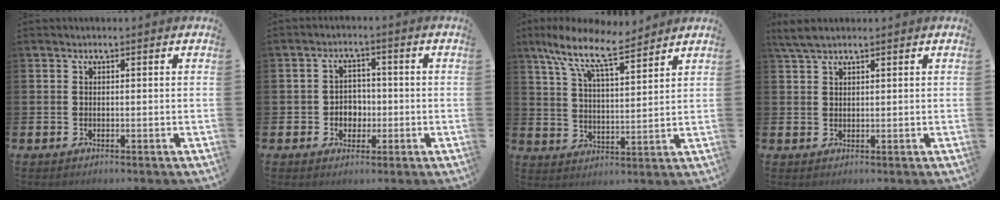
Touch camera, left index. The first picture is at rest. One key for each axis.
{"total": 3.1, "fx": -0.6, "fy": 2.8, "fz": 1.1, "tx": -0.019, "ty": 0.000, "tz": -0.020}
{"total": 10.1, "fx": 8.3, "fy": 2.3, "fz": 5.2, "tx": -0.124, "ty": -0.036, "tz": 0.145}
{"total": 3.0, "fx": 2.4, "fy": 0.8, "fz": 1.5, "tx": -0.035, "ty": 0.002, "tz": 0.045}